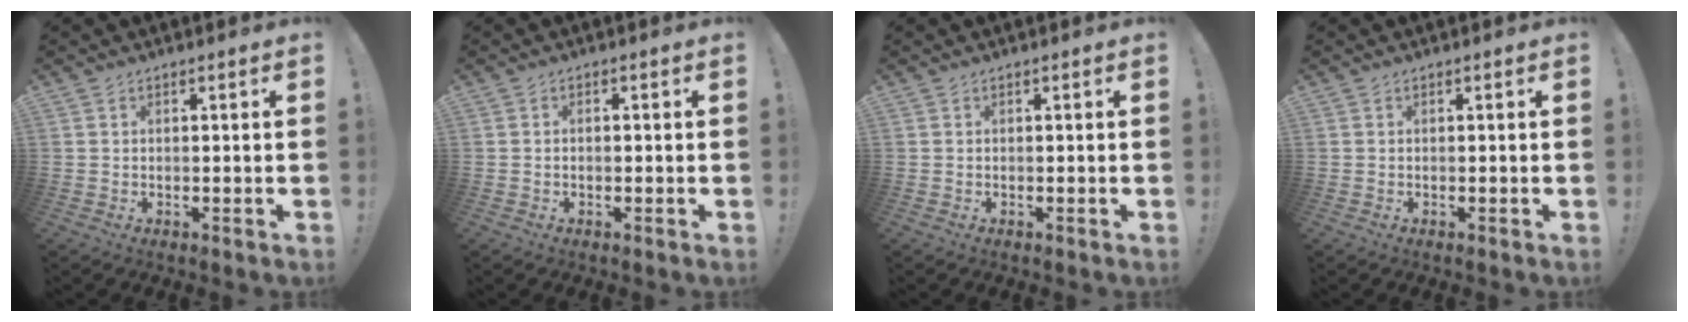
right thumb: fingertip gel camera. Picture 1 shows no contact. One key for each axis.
{"total": 0.8, "fx": -0.5, "fy": 0.4, "fz": 0.5, "tx": -0.012, "ty": 0.001, "tz": -0.008}
{"total": 0.0}
{"total": 0.0}